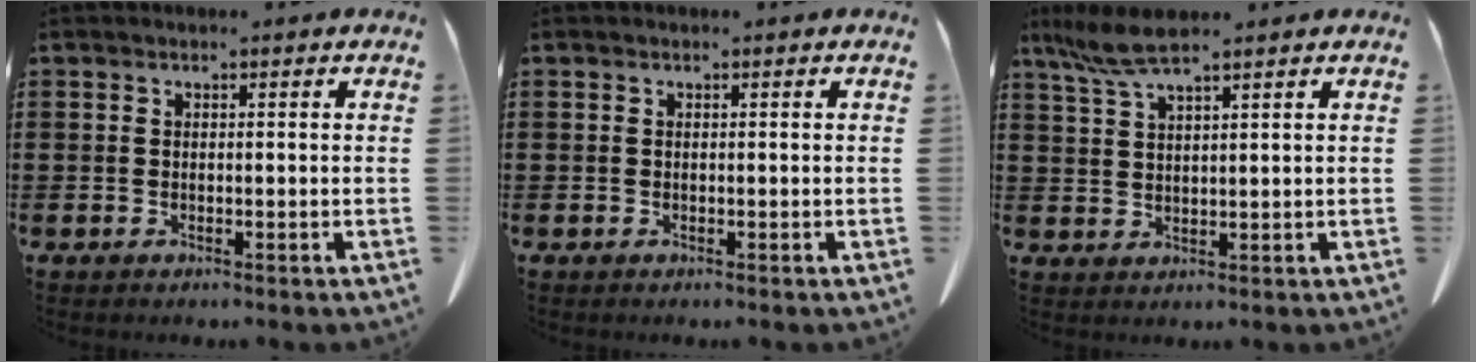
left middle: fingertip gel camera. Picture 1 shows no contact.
{"total": 0.0}
{"total": 5.5, "force": [4.0, 0.8, 3.7], "torque": [-0.091, -0.006, 0.071]}